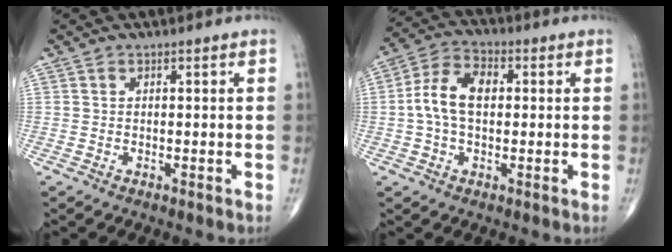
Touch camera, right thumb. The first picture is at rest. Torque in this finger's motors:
{"motor_torque": [0.68, 0.66, 1.11, 0.09, 0.26]}